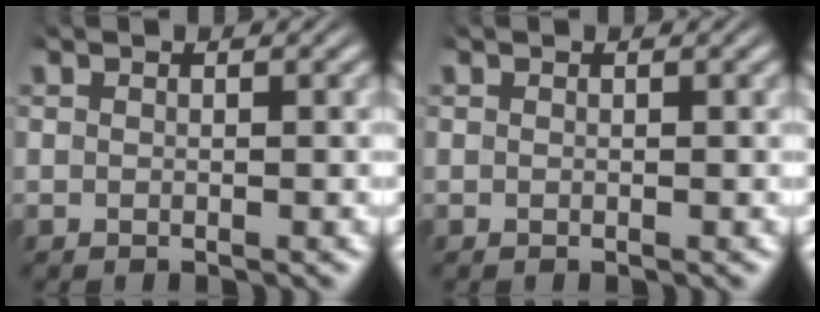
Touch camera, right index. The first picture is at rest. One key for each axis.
{"total": 0.0}